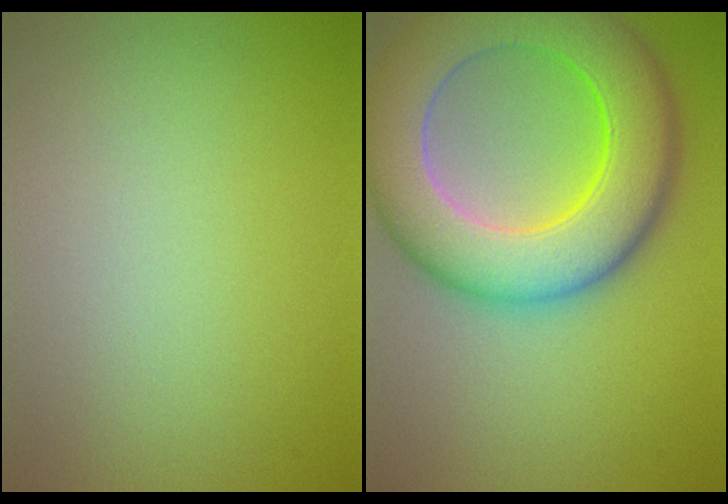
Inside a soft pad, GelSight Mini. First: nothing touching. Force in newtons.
{"total": 11.6, "press": 11.6, "slide": 0.5}